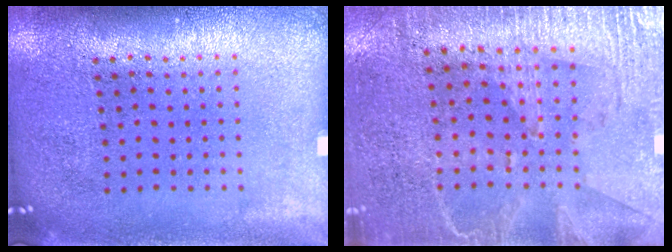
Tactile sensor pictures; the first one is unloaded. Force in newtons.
{"total": 3.0, "press": 2.7, "slide": 1.3}